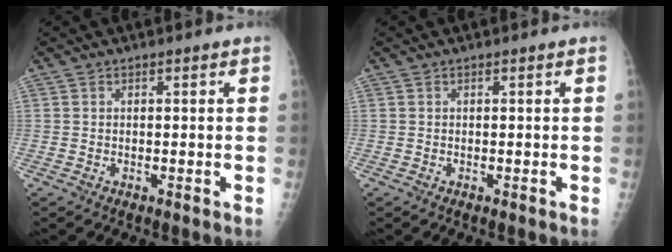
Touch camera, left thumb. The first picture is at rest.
{"total": 0.0}